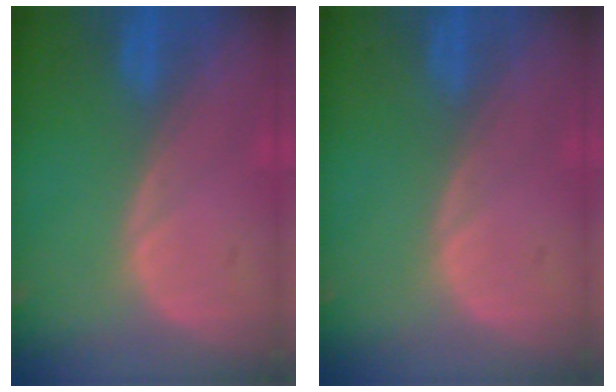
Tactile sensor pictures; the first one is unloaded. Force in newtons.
{"total": 0.0}